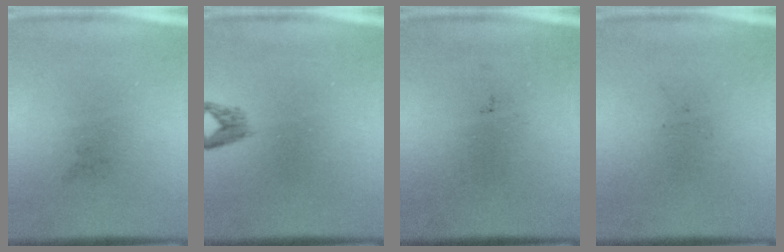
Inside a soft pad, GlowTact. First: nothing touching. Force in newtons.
{"total": 1.4}
{"total": 0.0}
{"total": 0.0}